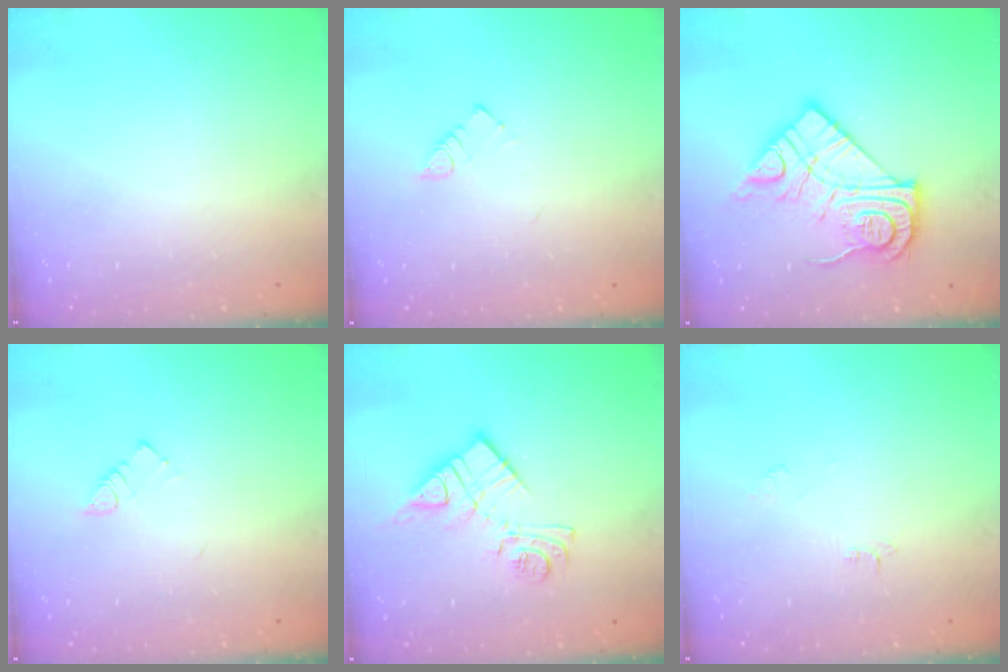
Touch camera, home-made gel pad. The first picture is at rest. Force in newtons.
{"total": 2.9, "press": 2.9, "slide": 0.5}
{"total": 17.7, "press": 17.6, "slide": 1.1}
{"total": 2.9, "press": 2.9, "slide": 0.5}
{"total": 13.1, "press": 13.1, "slide": 0.9}
{"total": 3.8, "press": 3.8, "slide": 0.5}